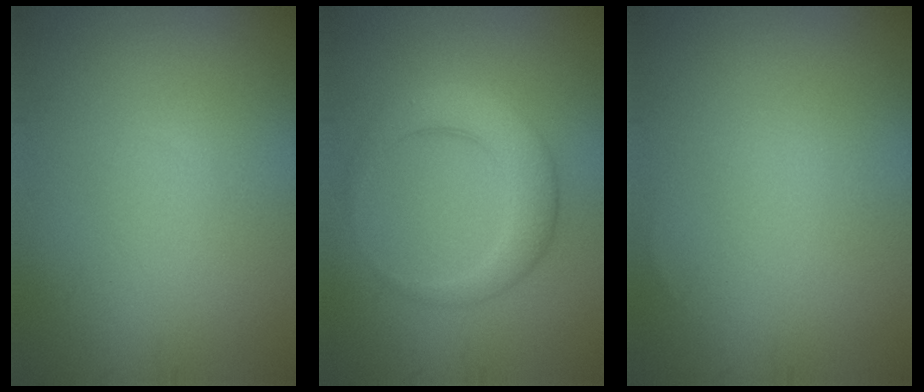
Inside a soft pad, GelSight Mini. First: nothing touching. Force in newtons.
{"total": 3.8, "press": 3.8, "slide": 0.2}
{"total": 0.0}